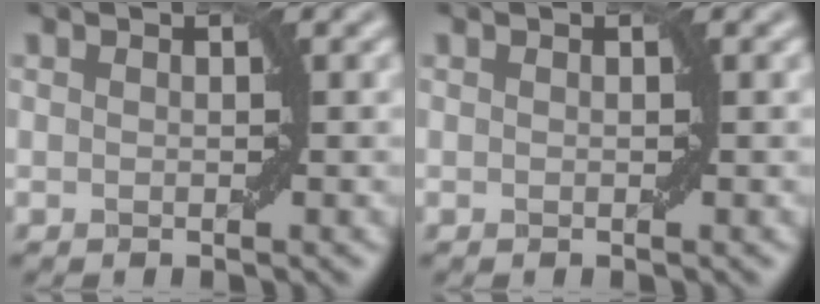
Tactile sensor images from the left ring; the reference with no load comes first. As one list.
[{"total": 0.0}]